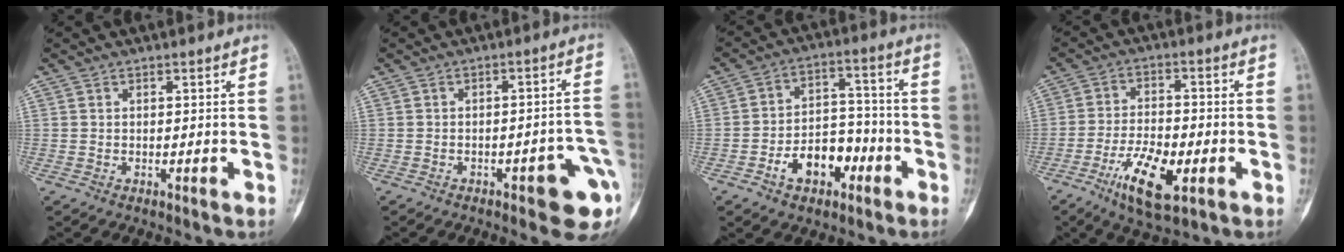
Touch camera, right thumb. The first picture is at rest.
{"total": 10.5, "force": [-3.7, 2.9, 9.3], "torque": [-0.097, 0.024, -0.038]}
{"total": 10.8, "force": [-4.9, 7.0, 6.7], "torque": [-0.075, 0.049, -0.080]}
{"total": 11.1, "force": [-4.5, 4.4, 9.1], "torque": [-0.164, 0.011, -0.076]}